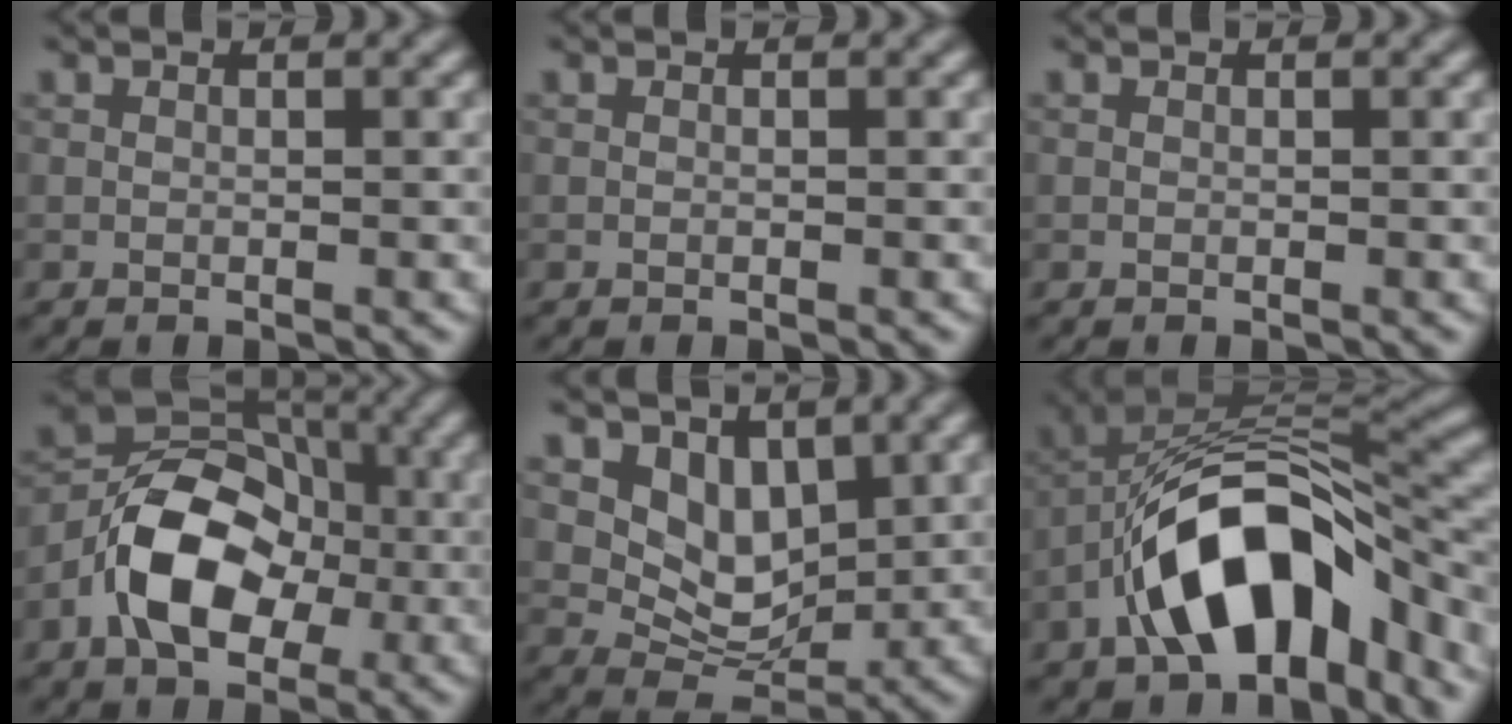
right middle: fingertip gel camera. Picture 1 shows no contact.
{"total": 0.0}
{"total": 0.0}
{"total": 9.0, "force": [-2.8, 6.0, 6.0], "torque": [-0.103, 0.009, -0.058]}
{"total": 4.8, "force": [1.9, 3.4, 2.8], "torque": [-0.051, -0.017, 0.032]}
{"total": 11.9, "force": [-5.5, 6.0, 8.7], "torque": [-0.132, 0.011, -0.100]}